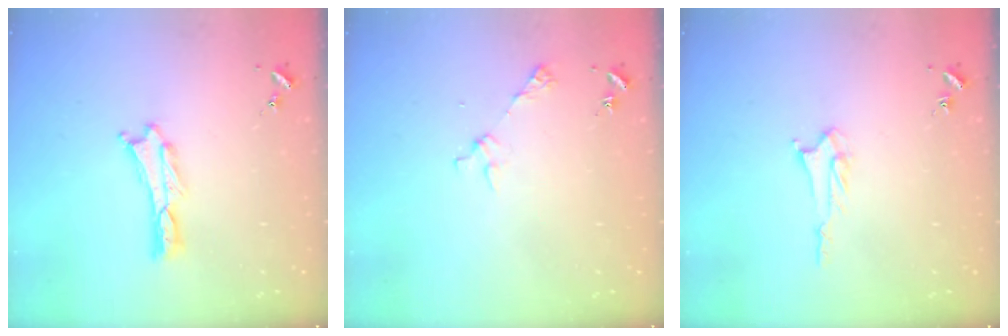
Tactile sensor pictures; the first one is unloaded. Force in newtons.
{"total": 3.3, "press": 3.3, "slide": 0.2}
{"total": 3.0, "press": 3.0, "slide": 0.3}